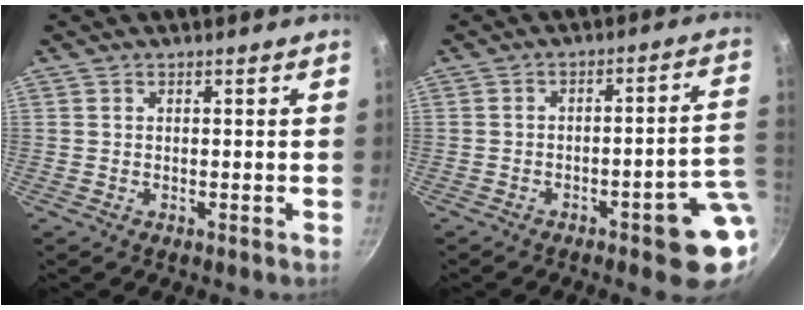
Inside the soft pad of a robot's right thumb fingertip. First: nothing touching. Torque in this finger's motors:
{"motor_torque": [2.77, 1.71, 1.83, -0.94, 0.39]}